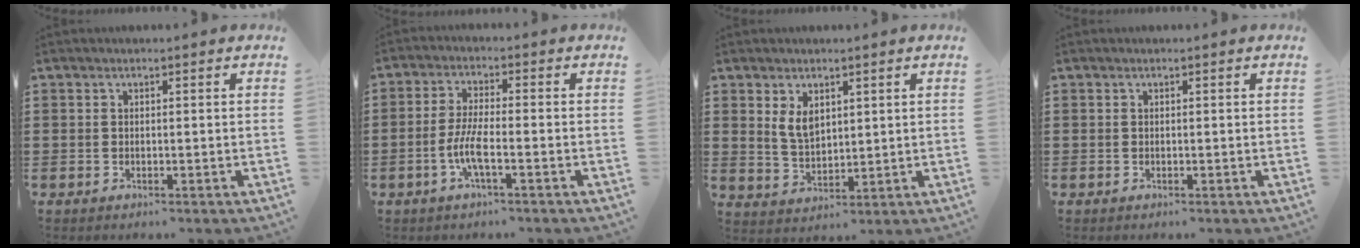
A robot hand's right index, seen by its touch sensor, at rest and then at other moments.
{"total": 5.2, "force": [-2.1, 0.8, 4.7], "torque": [-0.108, -0.010, -0.045]}
{"total": 4.2, "force": [2.0, 2.4, 2.8], "torque": [-0.054, 0.002, 0.035]}
{"total": 0.0}